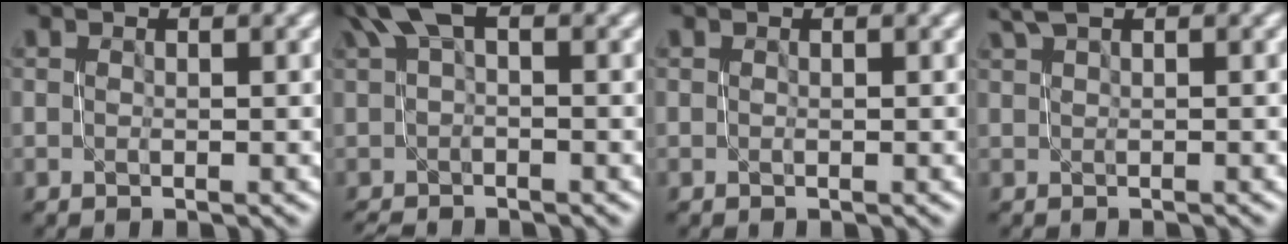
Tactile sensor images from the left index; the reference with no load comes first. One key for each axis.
{"total": 3.4, "fx": 1.2, "fy": 1.0, "fz": 3.0, "tx": -0.060, "ty": 0.007, "tz": 0.017}
{"total": 0.0}
{"total": 1.6, "fx": 1.4, "fy": 0.2, "fz": 0.7, "tx": -0.009, "ty": 0.004, "tz": 0.026}